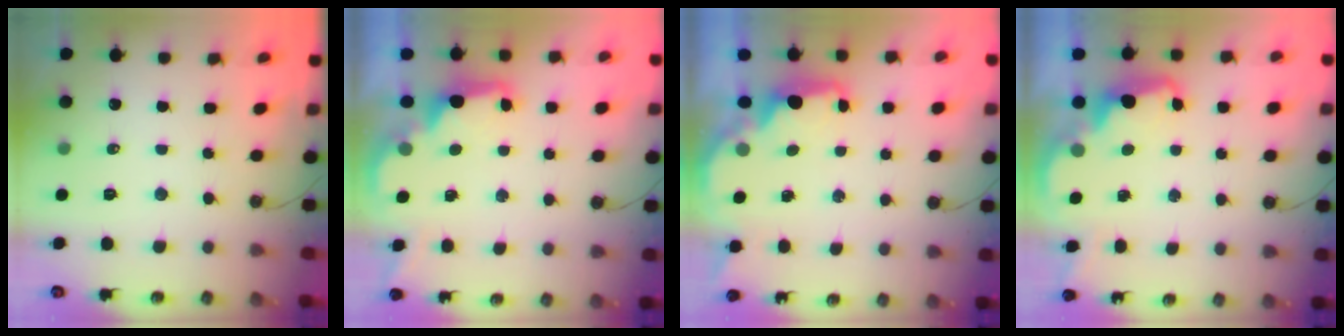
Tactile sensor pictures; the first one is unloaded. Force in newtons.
{"total": 2.6, "press": 2.5, "slide": 0.6}
{"total": 2.3, "press": 2.1, "slide": 0.8}
{"total": 2.7, "press": 2.6, "slide": 0.7}